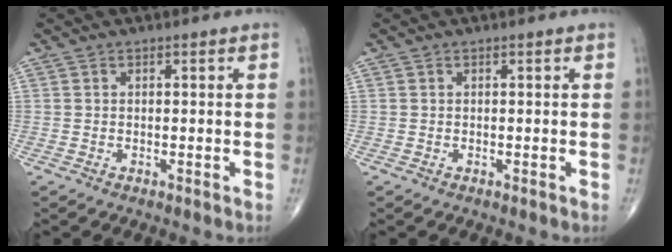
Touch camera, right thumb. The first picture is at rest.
{"total": 0.0}